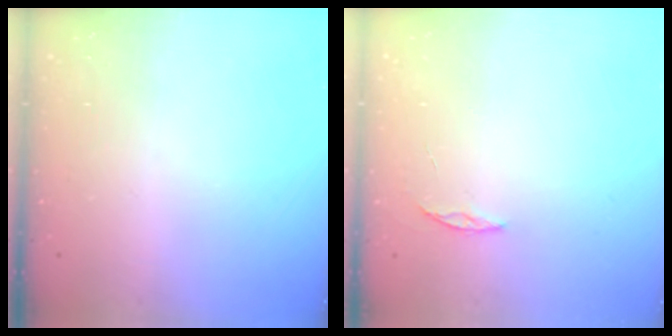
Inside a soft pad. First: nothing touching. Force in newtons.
{"total": 2.4, "press": 2.4, "slide": 0.2}